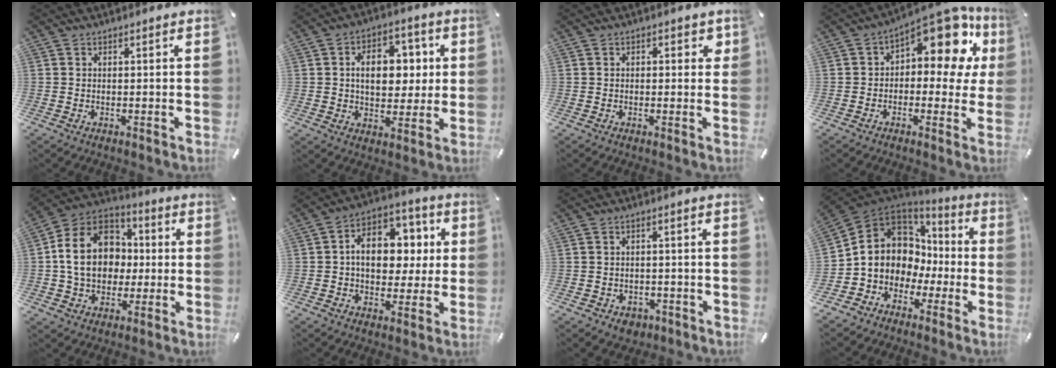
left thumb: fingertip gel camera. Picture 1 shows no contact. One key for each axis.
{"total": 12.1, "fx": 2.0, "fy": 8.5, "fz": 8.3, "tx": -0.108, "ty": 0.000, "tz": 0.032}
{"total": 1.9, "fx": 0.1, "fy": 1.3, "fz": 1.3, "tx": -0.011, "ty": 0.002, "tz": -0.003}
{"total": 14.3, "fx": 7.7, "fy": 6.5, "fz": 10.1, "tx": -0.145, "ty": -0.060, "tz": 0.132}
{"total": 16.9, "fx": -0.4, "fy": 14.1, "fz": 9.3, "tx": -0.194, "ty": 0.024, "tz": -0.006}
{"total": 12.6, "fx": 0.6, "fy": 9.5, "fz": 8.2, "tx": -0.131, "ty": 0.000, "tz": 0.015}
{"total": 3.3, "fx": -1.4, "fy": 2.7, "fz": 1.3, "tx": -0.013, "ty": 0.002, "tz": -0.026}
{"total": 10.6, "fx": -0.5, "fy": 10.1, "fz": 3.4, "tx": -0.098, "ty": -0.016, "tz": -0.006}